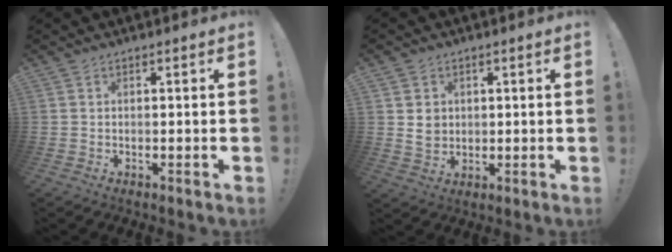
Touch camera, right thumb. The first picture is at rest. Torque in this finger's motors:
{"motor_torque": [-0.22, 0.43, 0.02, 0.47, -0.05]}